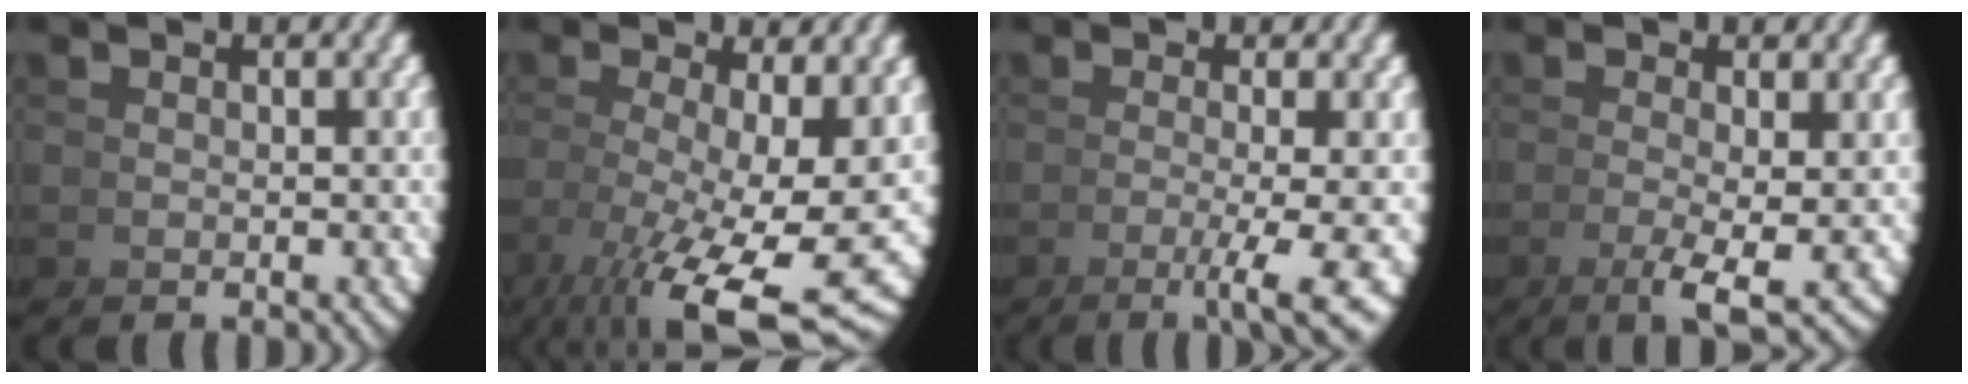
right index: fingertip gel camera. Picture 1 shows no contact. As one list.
[{"total": 10.3, "force": [-2.3, 4.8, 8.8], "torque": [-0.148, -0.050, -0.004]}, {"total": 5.9, "force": [-2.6, 0.8, 5.3], "torque": [-0.061, -0.009, -0.035]}, {"total": 3.6, "force": [-1.0, 0.1, 3.4], "torque": [-0.058, -0.015, -0.008]}]